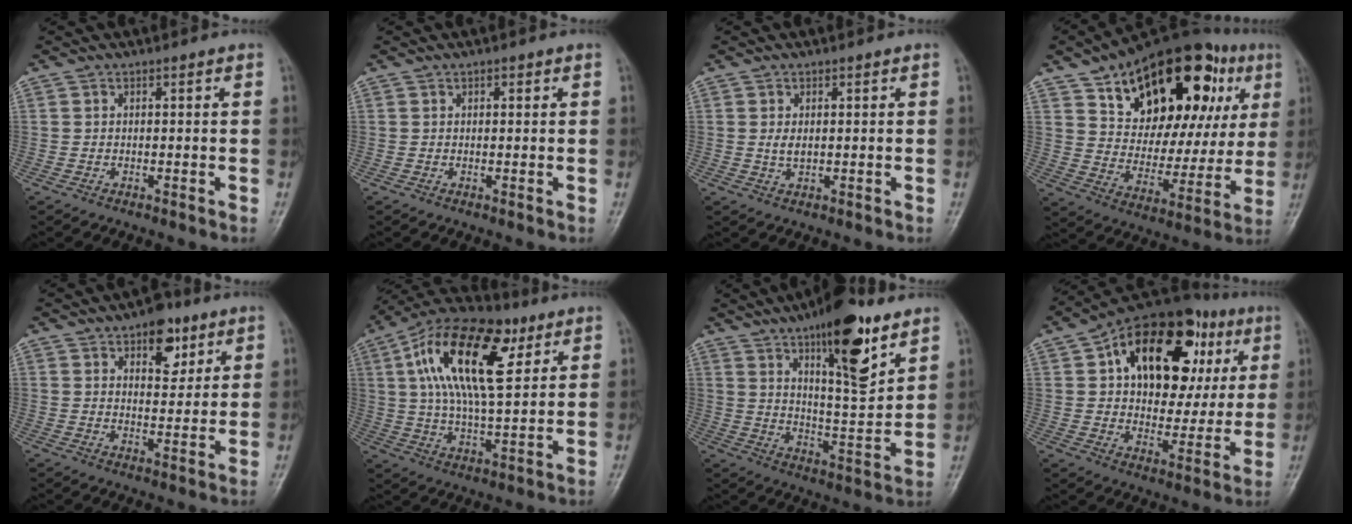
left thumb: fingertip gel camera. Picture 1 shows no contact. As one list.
[{"total": 0.9, "force": [0.4, 0.5, 0.7], "torque": [-0.007, 0.001, 0.005]}, {"total": 2.2, "force": [0.3, 1.2, 1.8], "torque": [-0.035, 0.001, 0.008]}, {"total": 29.8, "force": [13.2, 15.7, 21.7], "torque": [-0.275, -0.001, 0.207]}, {"total": 8.4, "force": [4.6, 4.6, 5.3], "torque": [-0.041, -0.020, 0.062]}, {"total": 21.1, "force": [7.9, 9.5, 17.1], "torque": [-0.292, -0.002, 0.130]}, {"total": 17.4, "force": [10.1, 5.2, 13.1], "torque": [-0.175, -0.057, 0.165]}, {"total": 26.4, "force": [9.1, 15.8, 19.1], "torque": [-0.233, 0.023, 0.139]}]